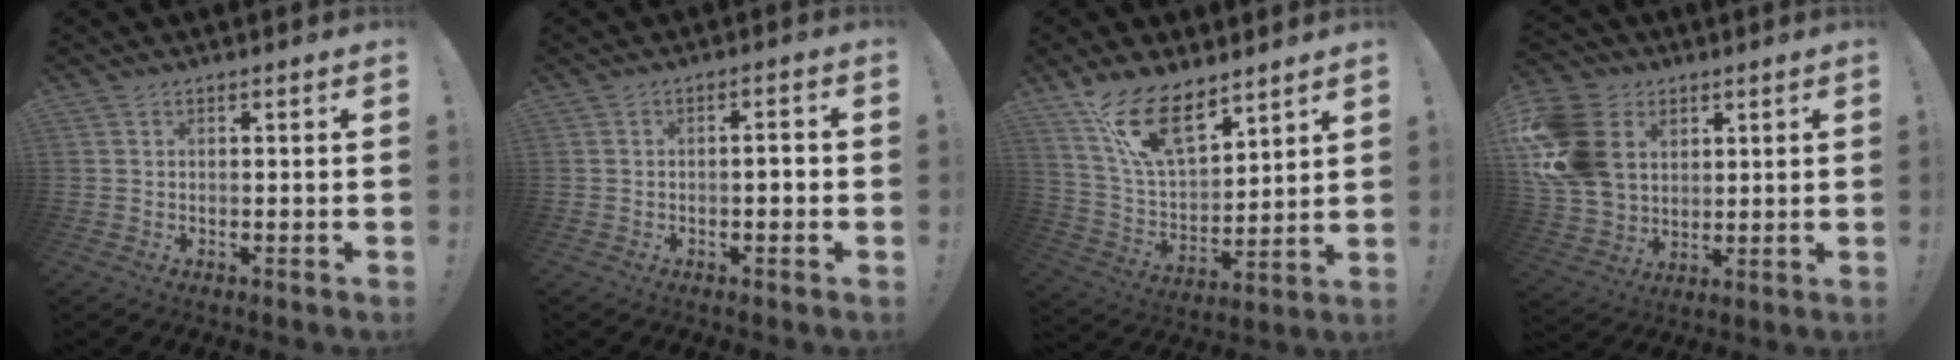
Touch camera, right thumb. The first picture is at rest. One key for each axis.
{"total": 2.8, "fx": -0.9, "fy": 0.6, "fz": 2.6, "tx": -0.050, "ty": 0.008, "tz": -0.017}
{"total": 17.3, "fx": 11.5, "fy": 7.7, "fz": 10.3, "tx": -0.198, "ty": -0.071, "tz": 0.212}
{"total": 20.4, "fx": 5.1, "fy": 15.9, "fz": 11.8, "tx": -0.237, "ty": -0.013, "tz": 0.102}